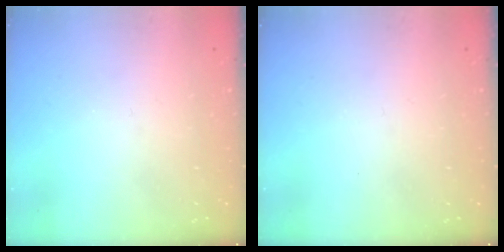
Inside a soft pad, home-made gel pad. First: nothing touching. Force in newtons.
{"total": 0.0}